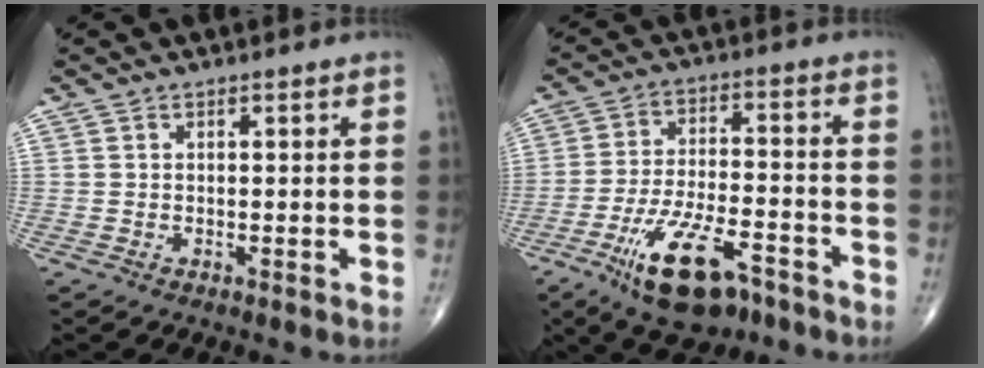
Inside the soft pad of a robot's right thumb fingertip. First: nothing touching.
{"total": 14.5, "force": [-8.7, 5.9, 10.0], "torque": [-0.161, 0.049, -0.143]}